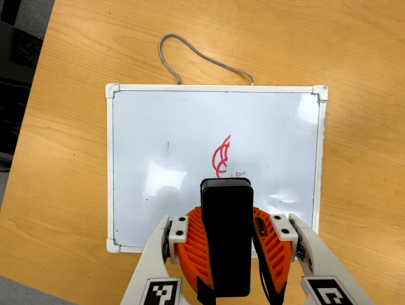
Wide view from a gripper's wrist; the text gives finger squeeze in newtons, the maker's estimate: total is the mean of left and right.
{"total": 8.9, "left": 7.6, "right": 10.3}